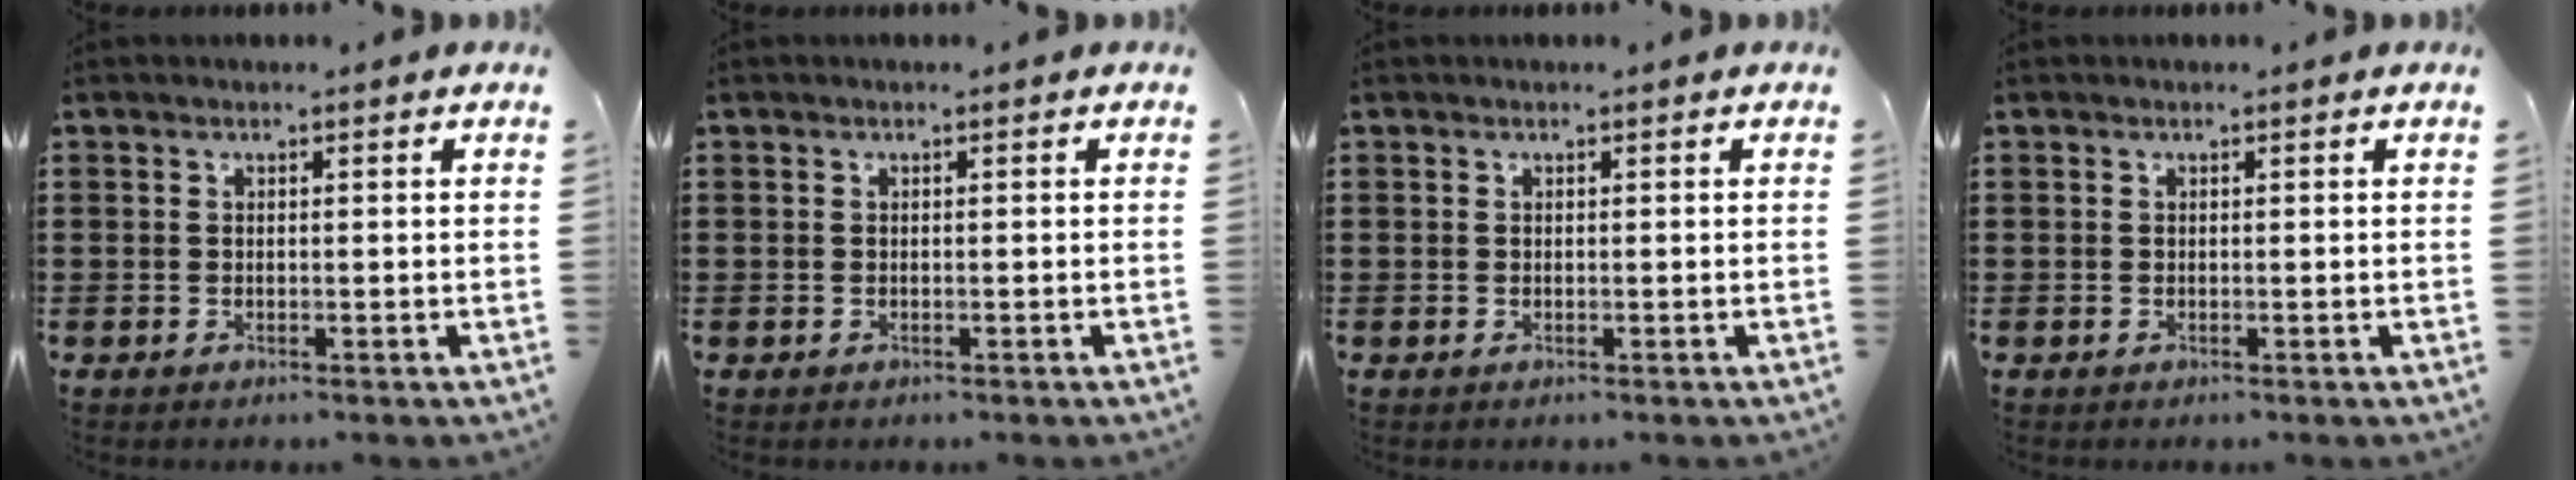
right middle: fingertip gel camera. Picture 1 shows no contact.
{"total": 0.0}
{"total": 0.0}
{"total": 0.0}